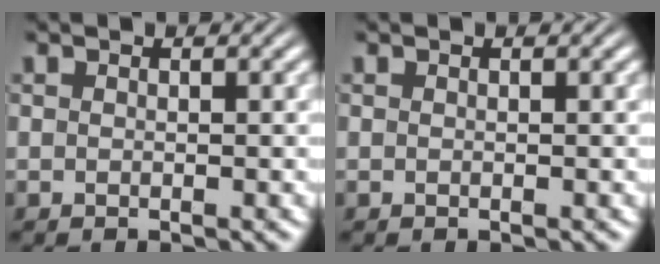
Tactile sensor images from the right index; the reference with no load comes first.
{"total": 0.0}